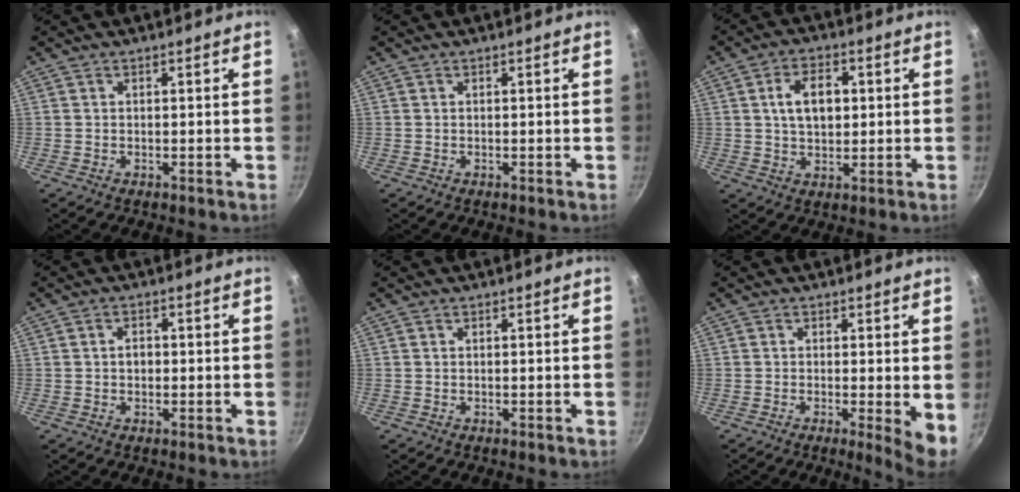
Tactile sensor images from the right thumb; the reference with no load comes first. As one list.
[{"total": 0.0}, {"total": 8.1, "force": [1.4, 5.1, 6.2], "torque": [-0.087, 0.005, 0.022]}, {"total": 2.0, "force": [-0.1, 1.5, 1.3], "torque": [-0.014, 0.006, -0.001]}, {"total": 0.0}, {"total": 5.4, "force": [-0.4, 1.0, 5.3], "torque": [-0.071, -0.016, -0.006]}]